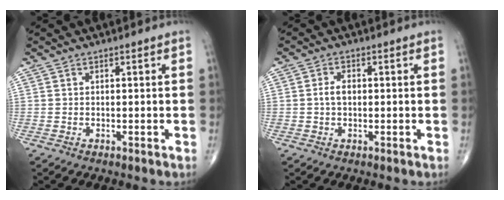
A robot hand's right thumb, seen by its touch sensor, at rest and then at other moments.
{"total": 2.5, "force": [0.0, 1.6, 2.0], "torque": [-0.038, 0.008, -0.003]}